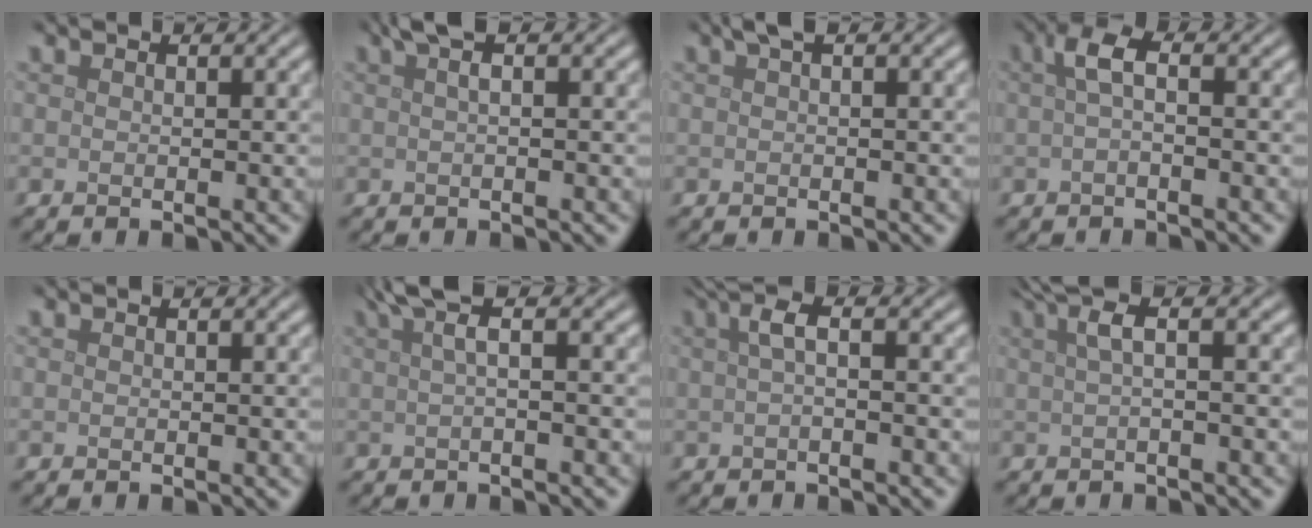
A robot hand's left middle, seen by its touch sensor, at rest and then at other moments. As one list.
[{"total": 2.2, "force": [1.0, 0.6, 1.9], "torque": [-0.028, 0.006, 0.013]}, {"total": 1.1, "force": [0.5, 0.2, 0.9], "torque": [-0.017, 0.007, 0.009]}, {"total": 2.3, "force": [0.2, 0.7, 2.2], "torque": [-0.044, 0.007, -0.001]}, {"total": 0.0}, {"total": 3.1, "force": [1.2, 0.9, 2.8], "torque": [-0.042, 0.005, 0.013]}, {"total": 2.7, "force": [0.4, 0.7, 2.5], "torque": [-0.044, 0.010, 0.004]}, {"total": 3.2, "force": [0.9, 1.0, 2.9], "torque": [-0.043, 0.009, 0.010]}]